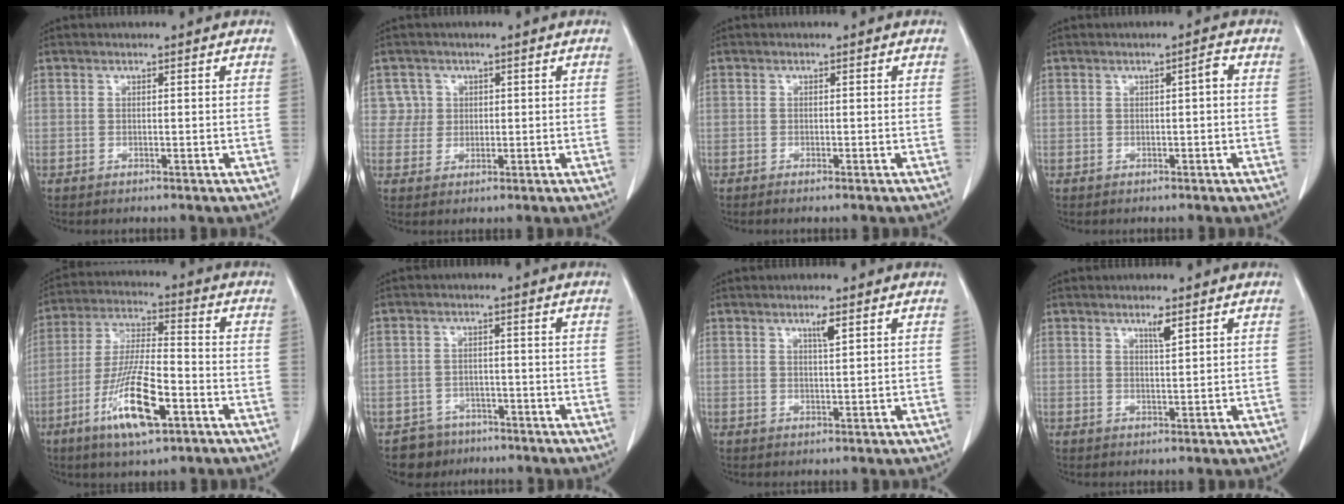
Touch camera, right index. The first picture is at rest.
{"total": 3.0, "force": [1.0, 2.8, -0.4], "torque": [0.027, 0.007, 0.013]}
{"total": 0.8, "force": [-0.6, 0.0, 0.5], "torque": [-0.011, -0.002, -0.010]}
{"total": 1.4, "force": [0.1, 0.2, 1.4], "torque": [-0.019, 0.005, 0.001]}
{"total": 13.1, "force": [-5.9, 2.5, 11.5], "torque": [-0.228, -0.015, -0.107]}
{"total": 4.9, "force": [-3.4, 3.4, -0.5], "torque": [0.012, 0.011, -0.053]}
{"total": 1.9, "force": [1.1, 0.0, 1.6], "torque": [-0.030, -0.003, 0.020]}
{"total": 2.0, "force": [1.3, 0.0, 1.5], "torque": [-0.029, -0.003, 0.023]}